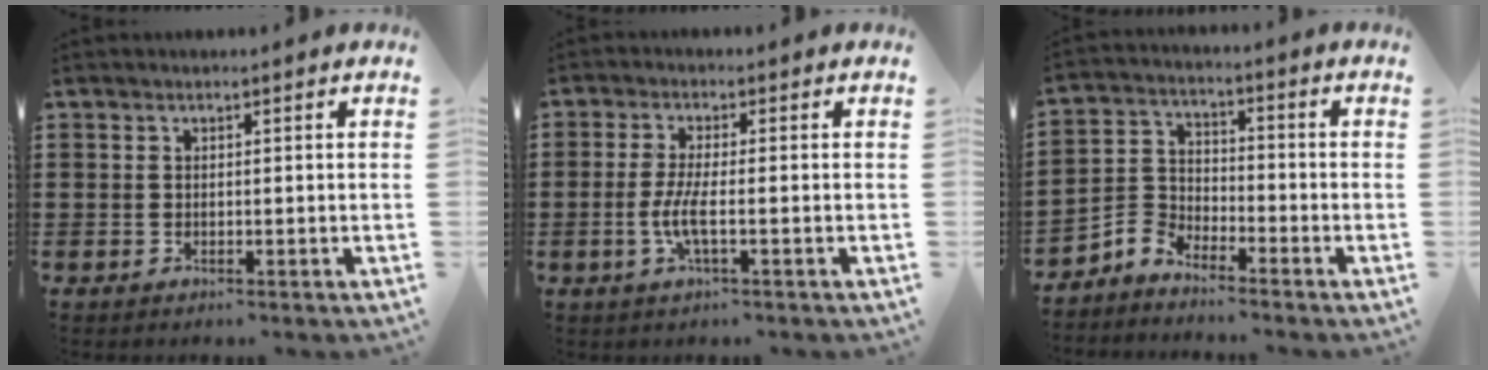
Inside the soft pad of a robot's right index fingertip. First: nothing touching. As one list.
[{"total": 4.8, "force": [-1.3, 0.8, 4.5], "torque": [-0.107, -0.010, -0.034]}, {"total": 4.2, "force": [-4.0, 1.4, 0.5], "torque": [-0.031, -0.001, -0.087]}]